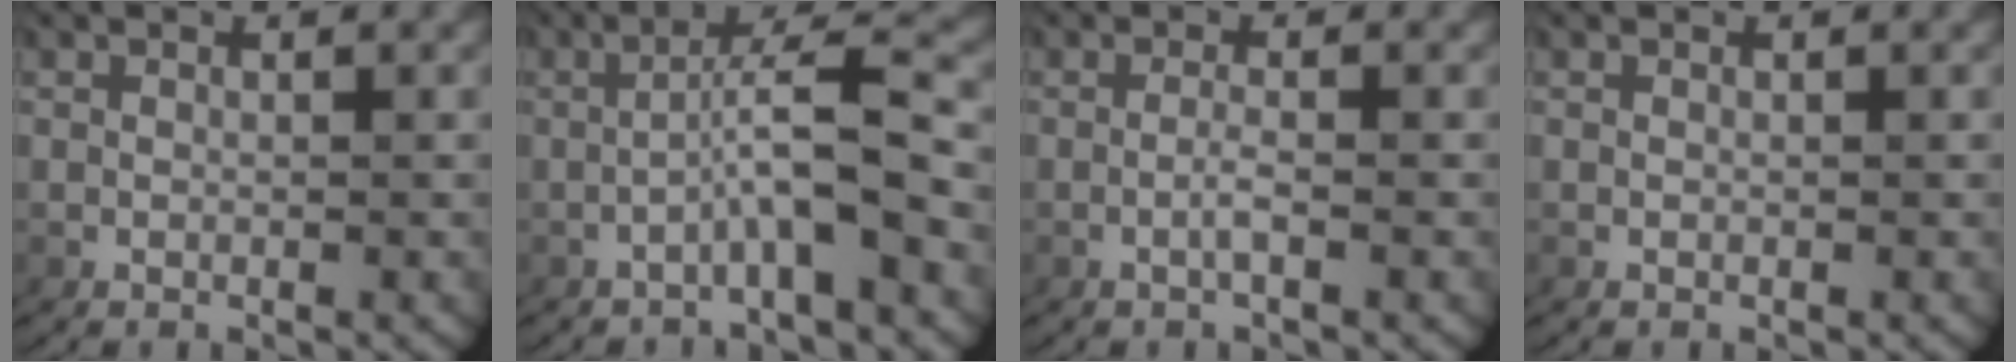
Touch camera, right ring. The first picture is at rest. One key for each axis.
{"total": 4.7, "fx": -1.3, "fy": 0.8, "fz": 4.4, "tx": -0.068, "ty": 0.012, "tz": -0.025}
{"total": 1.3, "fx": -0.6, "fy": 0.1, "fz": 1.2, "tx": -0.028, "ty": -0.004, "tz": -0.012}
{"total": 0.0}